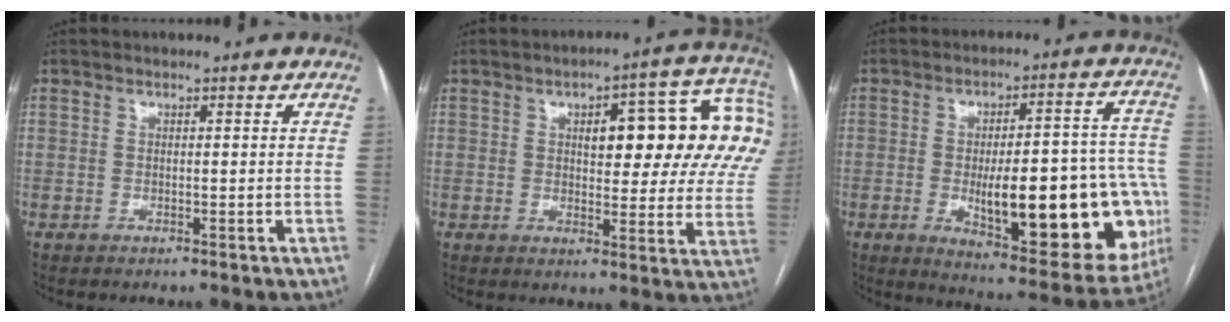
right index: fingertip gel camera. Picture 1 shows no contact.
{"total": 18.3, "force": [5.0, 6.2, 16.5], "torque": [-0.191, 0.042, 0.062]}
{"total": 25.9, "force": [-5.5, 7.7, 24.1], "torque": [-0.252, 0.016, -0.047]}